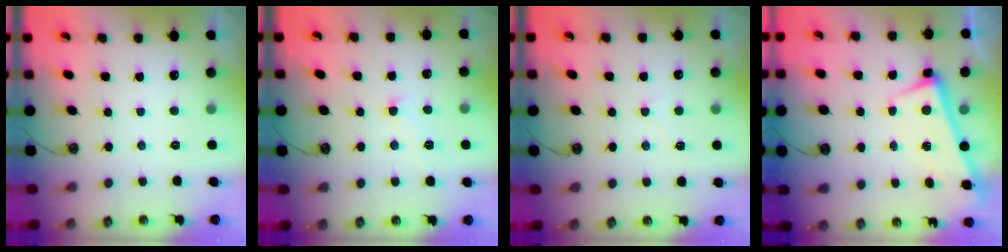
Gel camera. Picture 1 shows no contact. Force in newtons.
{"total": 1.1, "press": 1.0, "slide": 0.3}
{"total": 2.0, "press": 2.0, "slide": 0.3}
{"total": 2.7, "press": 2.5, "slide": 1.0}